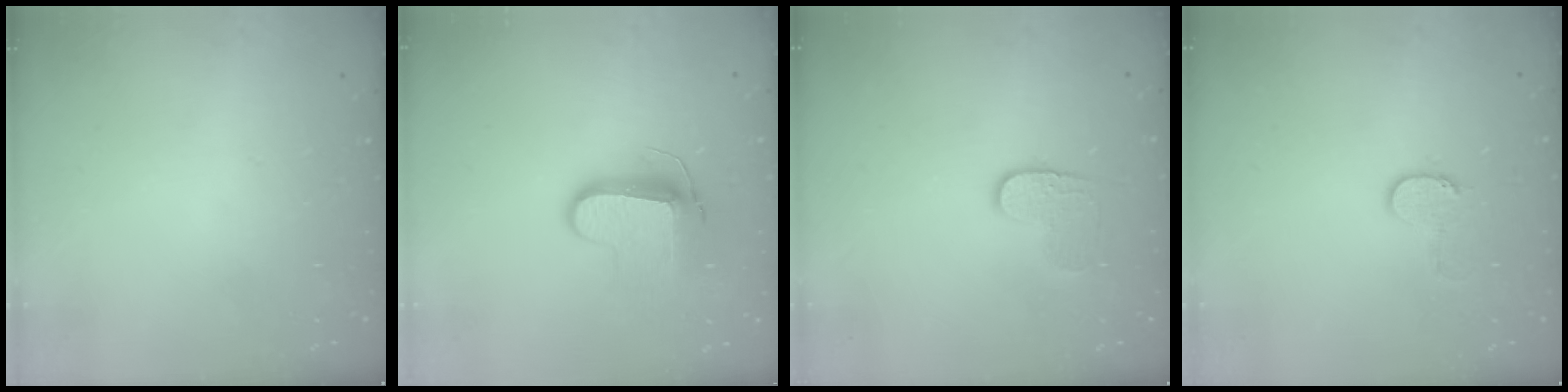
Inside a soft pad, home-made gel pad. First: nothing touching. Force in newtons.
{"total": 10.3, "press": 10.3, "slide": 1.1}
{"total": 5.7, "press": 5.7, "slide": 0.3}
{"total": 6.9, "press": 6.8, "slide": 0.7}